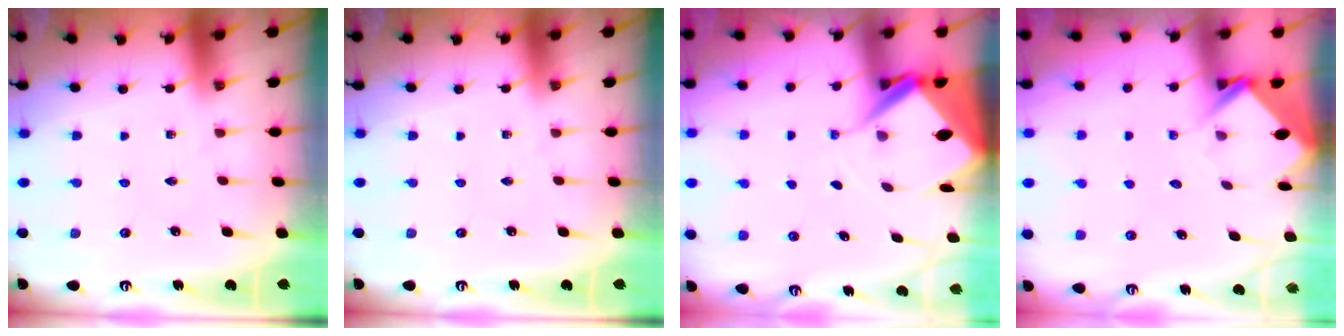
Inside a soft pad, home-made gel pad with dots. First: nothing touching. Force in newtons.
{"total": 0.0}
{"total": 5.4, "press": 5.4, "slide": 0.5}
{"total": 3.6, "press": 3.6, "slide": 0.3}